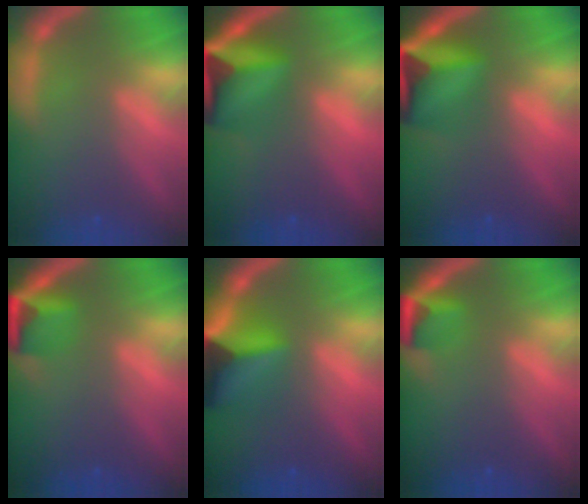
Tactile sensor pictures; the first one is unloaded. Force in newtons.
{"total": 10.0}
{"total": 9.5}
{"total": 3.9}
{"total": 9.0}
{"total": 2.9}